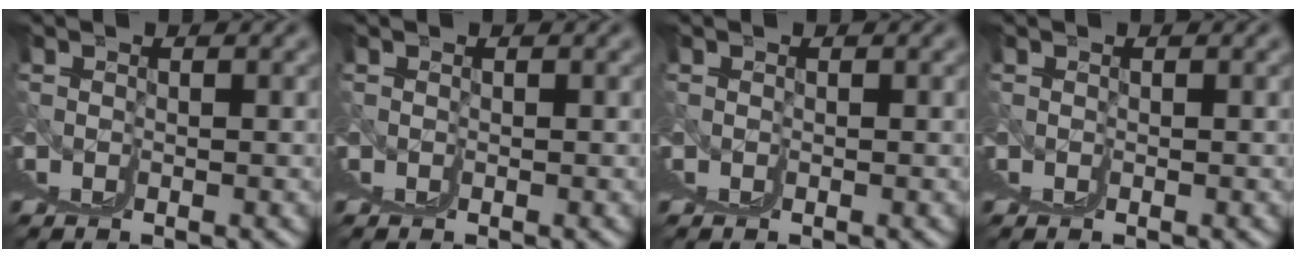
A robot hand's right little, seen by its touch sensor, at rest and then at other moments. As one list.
[{"total": 0.0}, {"total": 0.0}, {"total": 0.0}]